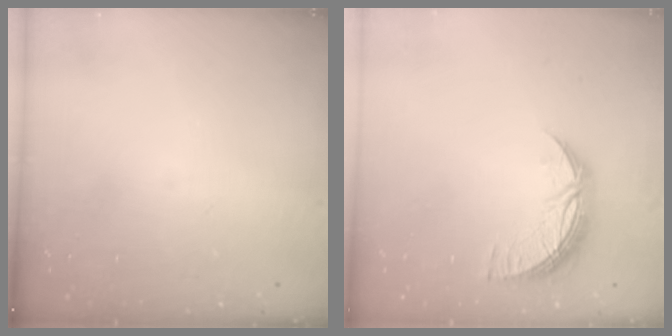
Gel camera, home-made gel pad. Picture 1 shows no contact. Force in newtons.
{"total": 9.7, "press": 9.7, "slide": 0.4}